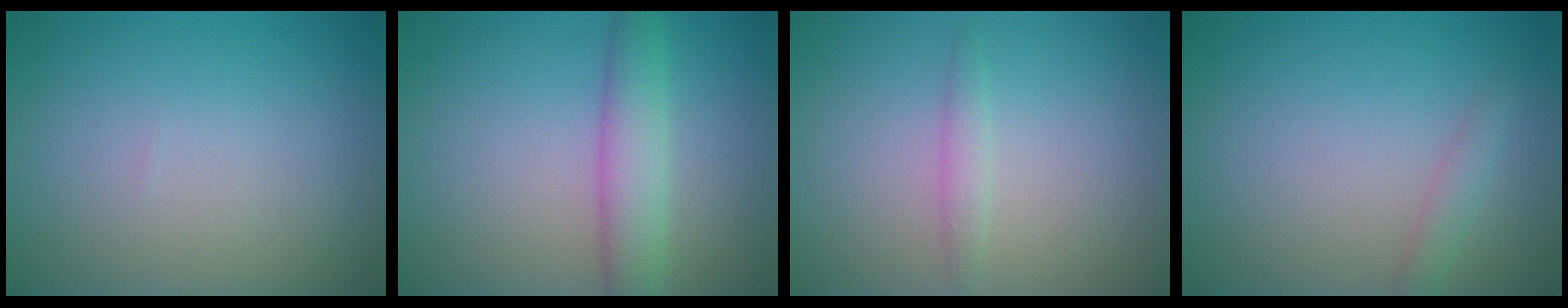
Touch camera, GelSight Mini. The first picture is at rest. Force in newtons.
{"total": 3.5, "press": 3.5, "slide": 0.1}
{"total": 1.2, "press": 1.2, "slide": 0.1}
{"total": 1.2, "press": 1.2, "slide": 0.2}